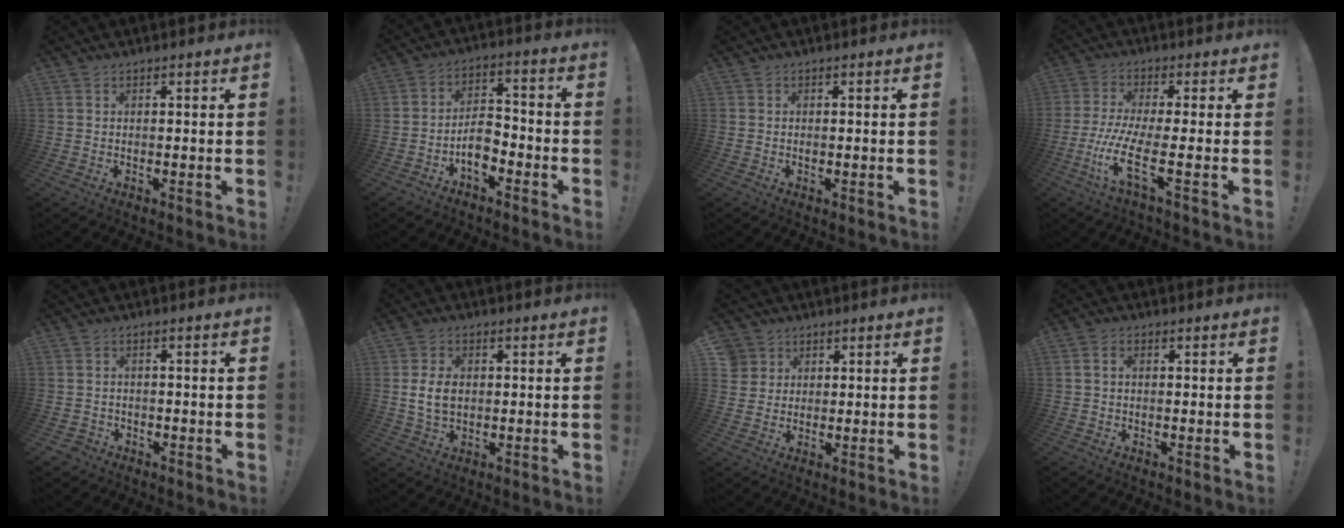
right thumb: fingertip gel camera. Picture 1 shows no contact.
{"total": 7.4, "force": [-4.1, 4.2, 4.4], "torque": [-0.073, 0.016, -0.075]}
{"total": 0.6, "force": [0.0, 0.1, 0.6], "torque": [-0.004, -0.004, -0.002]}
{"total": 12.2, "force": [-3.5, 2.0, 11.5], "torque": [-0.237, -0.011, -0.062]}
{"total": 1.8, "force": [-1.1, 1.4, 0.4], "torque": [-0.010, 0.003, -0.019]}
{"total": 6.9, "force": [0.2, 4.7, 5.0], "torque": [-0.086, -0.002, 0.001]}
{"total": 5.0, "force": [2.4, 4.3, 0.6], "torque": [-0.004, -0.014, 0.046]}
{"total": 1.7, "force": [0.0, 1.2, 1.2], "torque": [-0.024, 0.007, 0.001]}